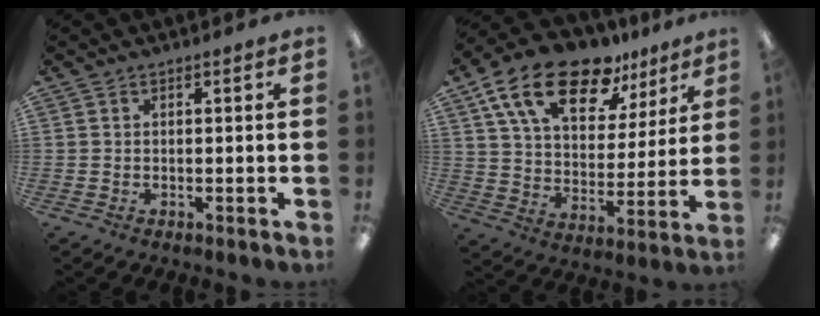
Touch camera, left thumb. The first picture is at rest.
{"total": 19.5, "force": [13.1, 9.5, 10.9], "torque": [-0.196, -0.065, 0.231]}